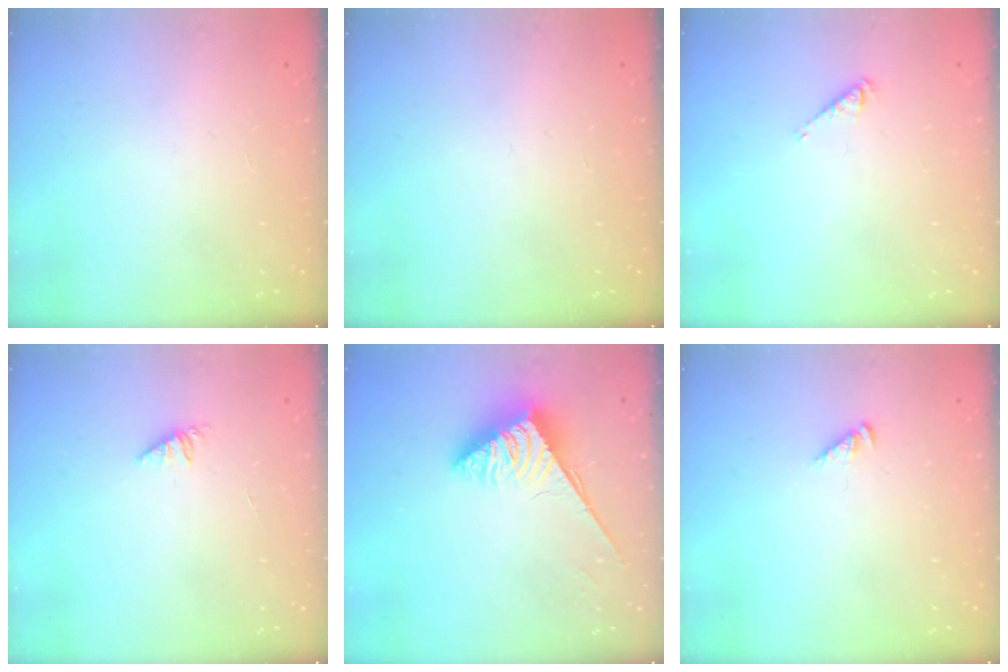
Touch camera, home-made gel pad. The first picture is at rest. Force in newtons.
{"total": 0.0}
{"total": 3.4, "press": 3.4, "slide": 0.3}
{"total": 1.0, "press": 1.0, "slide": 0.3}
{"total": 3.7, "press": 3.6, "slide": 0.6}
{"total": 2.7, "press": 2.7, "slide": 0.4}